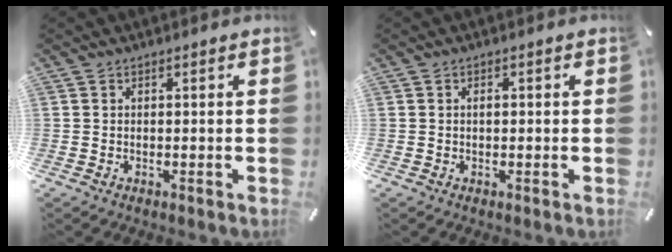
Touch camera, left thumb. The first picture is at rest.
{"total": 1.2, "force": [-0.1, 0.7, 1.0], "torque": [-0.021, 0.003, -0.003]}